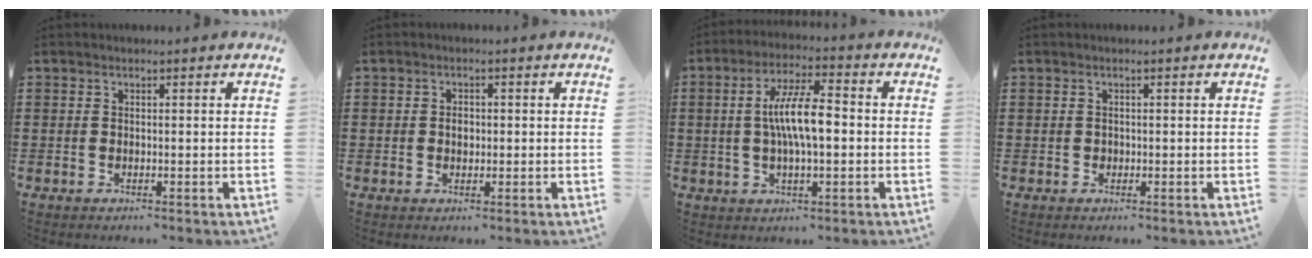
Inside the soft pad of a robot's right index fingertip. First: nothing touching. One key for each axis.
{"total": 1.8, "fx": 0.0, "fy": 1.1, "fz": 1.5, "tx": -0.030, "ty": 0.003, "tz": -0.001}
{"total": 8.7, "fx": 0.0, "fy": 2.4, "fz": 8.4, "tx": -0.164, "ty": 0.002, "tz": -0.005}
{"total": 0.5, "fx": -0.1, "fy": 0.5, "fz": 0.1, "tx": -0.004, "ty": 0.004, "tz": -0.002}